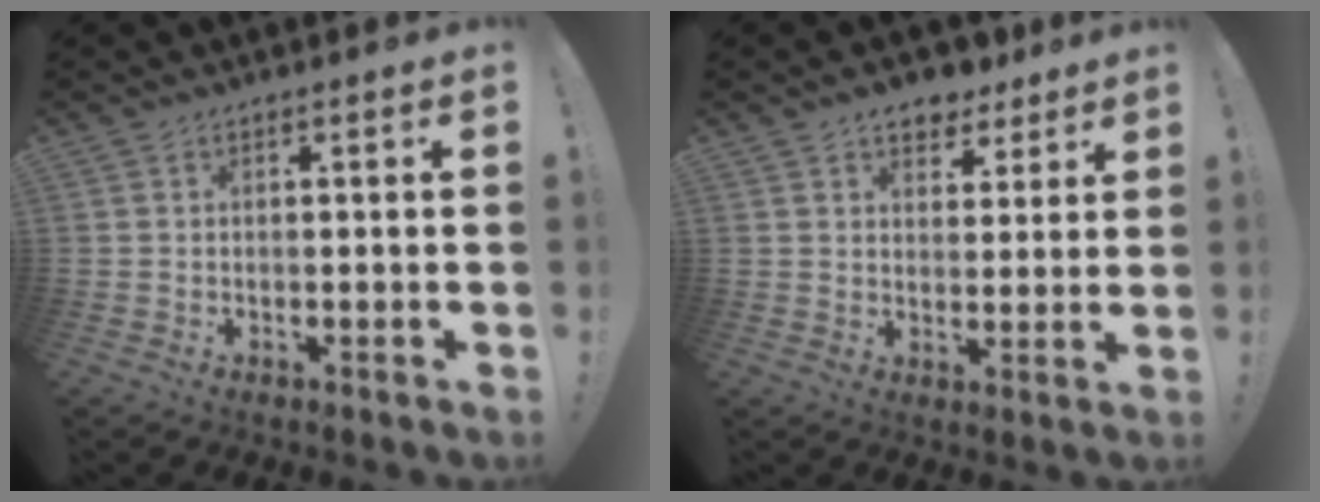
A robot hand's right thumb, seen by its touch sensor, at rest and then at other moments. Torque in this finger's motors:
{"motor_torque": [-0.52, 0.76, -0.08, 0.15, 0.01]}